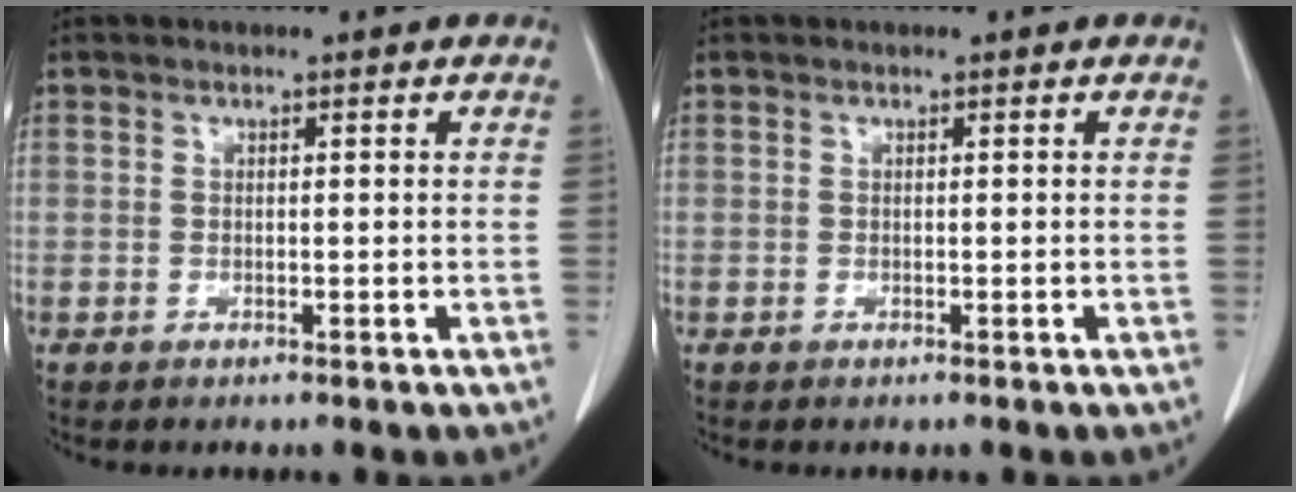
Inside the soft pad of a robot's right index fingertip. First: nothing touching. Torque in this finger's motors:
{"motor_torque": [0.00, 0.00, 0.00, 0.00]}